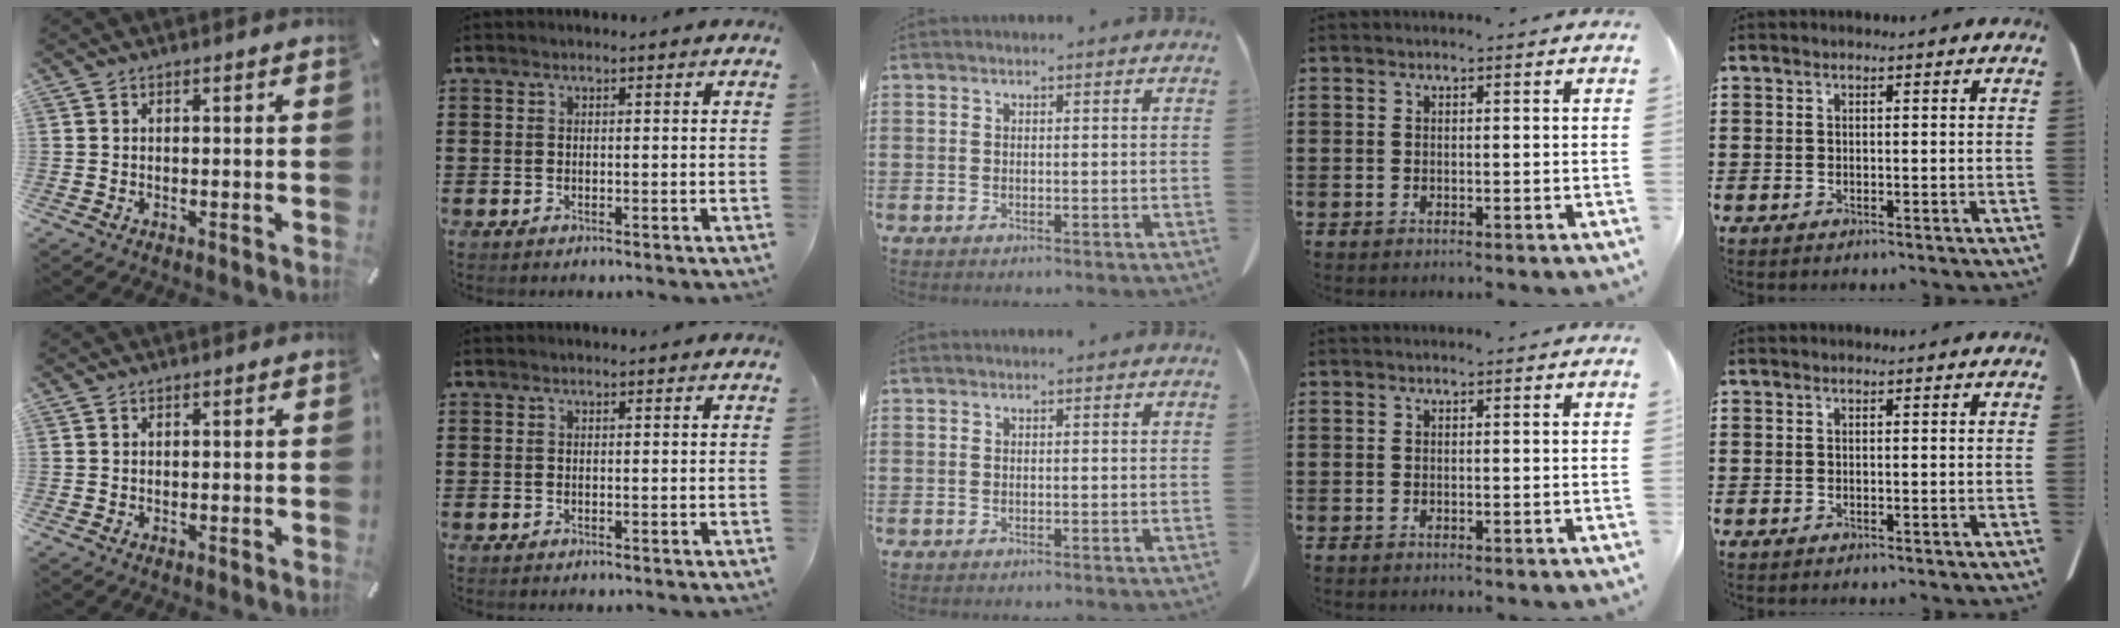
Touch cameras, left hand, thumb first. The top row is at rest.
{}